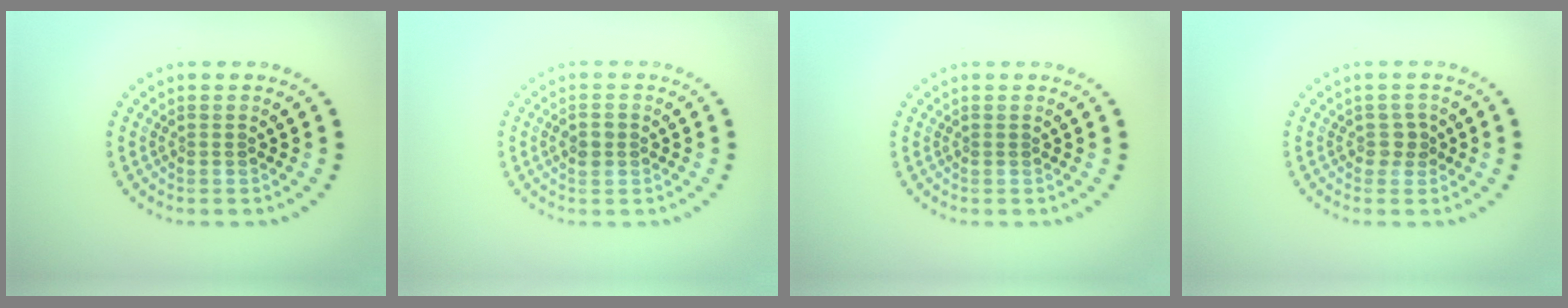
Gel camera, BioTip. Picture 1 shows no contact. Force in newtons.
{"total": 1.4, "press": 1.4, "slide": 0.1}
{"total": 0.0}
{"total": 1.3, "press": 1.1, "slide": 0.7}